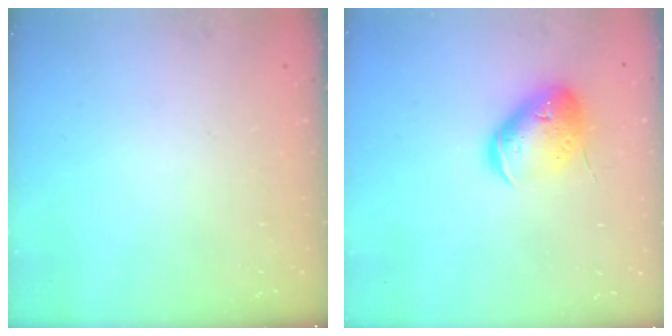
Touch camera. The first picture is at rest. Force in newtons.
{"total": 14.9, "press": 14.7, "slide": 2.6}